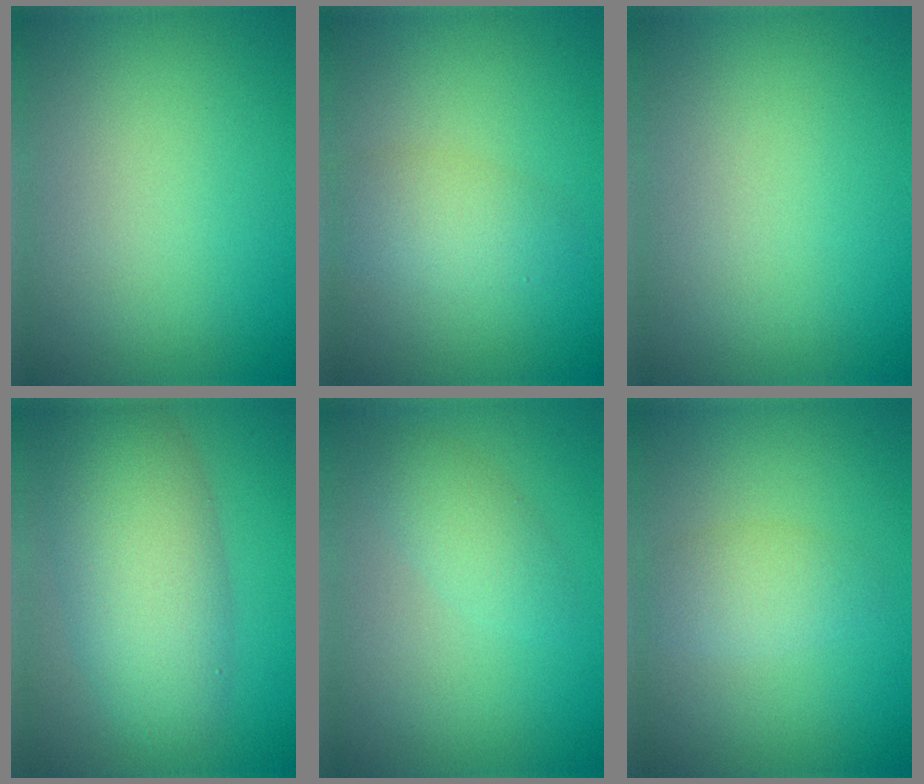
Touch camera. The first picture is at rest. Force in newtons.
{"total": 2.7, "press": 2.7, "slide": 0.2}
{"total": 0.0}
{"total": 7.5, "press": 7.5, "slide": 0.4}
{"total": 2.1, "press": 2.1, "slide": 0.1}
{"total": 1.2, "press": 1.2, "slide": 0.2}